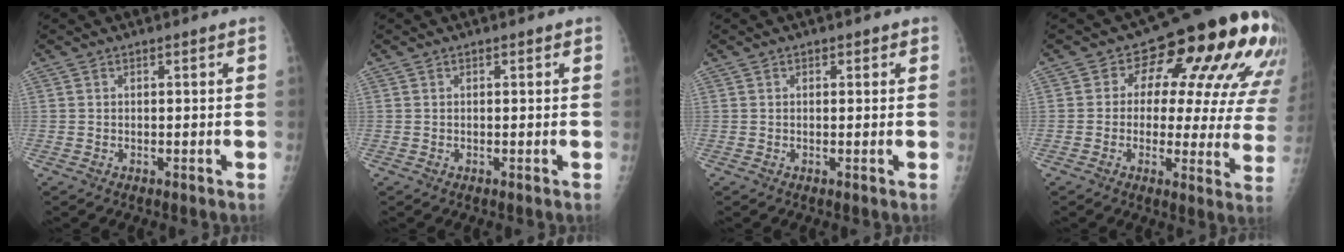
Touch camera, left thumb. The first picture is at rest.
{"total": 0.0}
{"total": 1.0, "force": [0.5, 0.7, 0.5], "torque": [0.001, 0.000, 0.002]}
{"total": 21.0, "force": [8.3, 11.0, 15.9], "torque": [-0.156, -0.013, 0.090]}